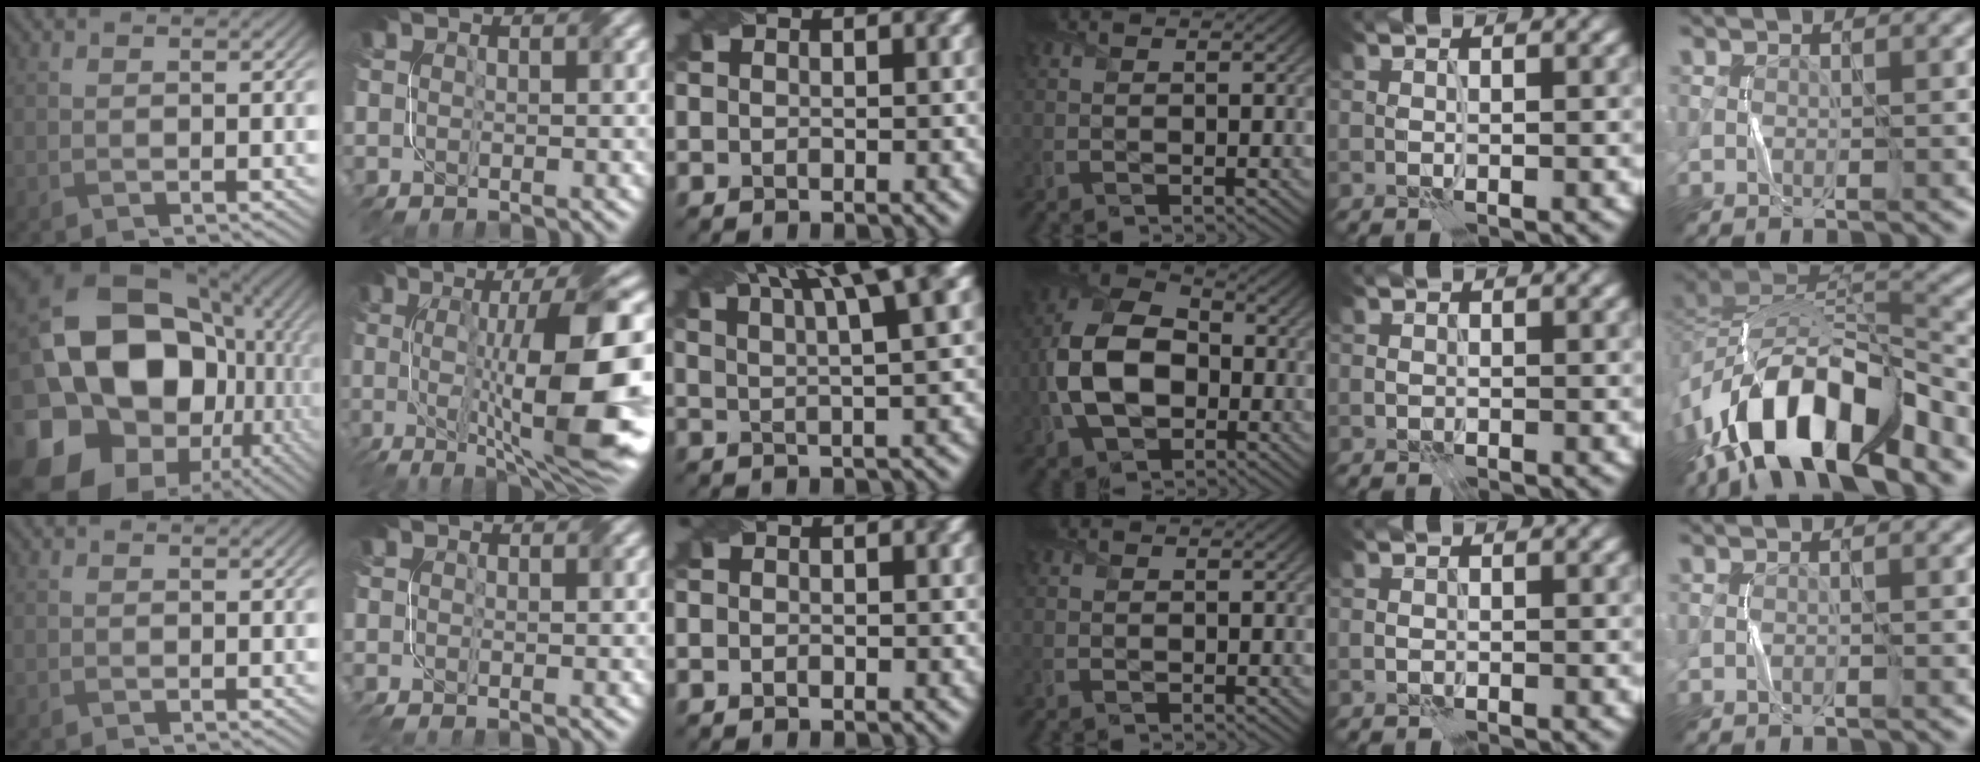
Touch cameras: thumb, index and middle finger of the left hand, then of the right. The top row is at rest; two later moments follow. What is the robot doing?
{"motion": "fold", "object": "netting"}